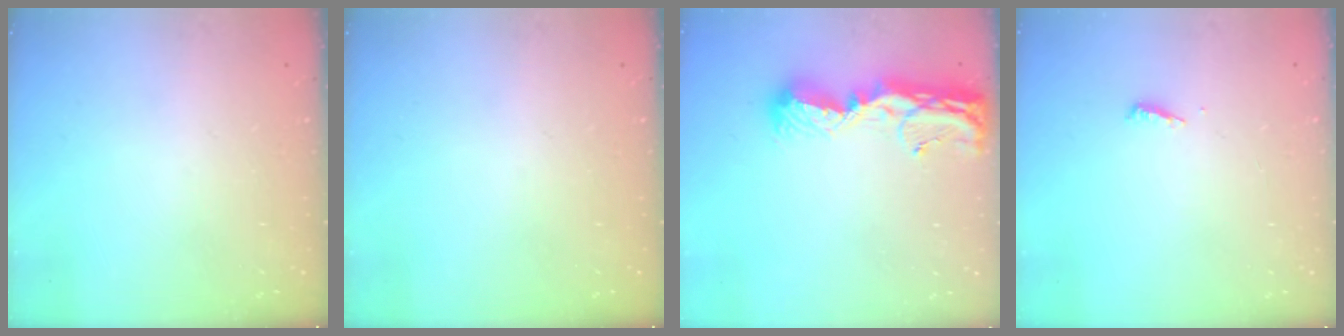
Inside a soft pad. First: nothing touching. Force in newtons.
{"total": 0.0}
{"total": 12.3, "press": 12.3, "slide": 1.3}
{"total": 3.6, "press": 3.6, "slide": 0.4}